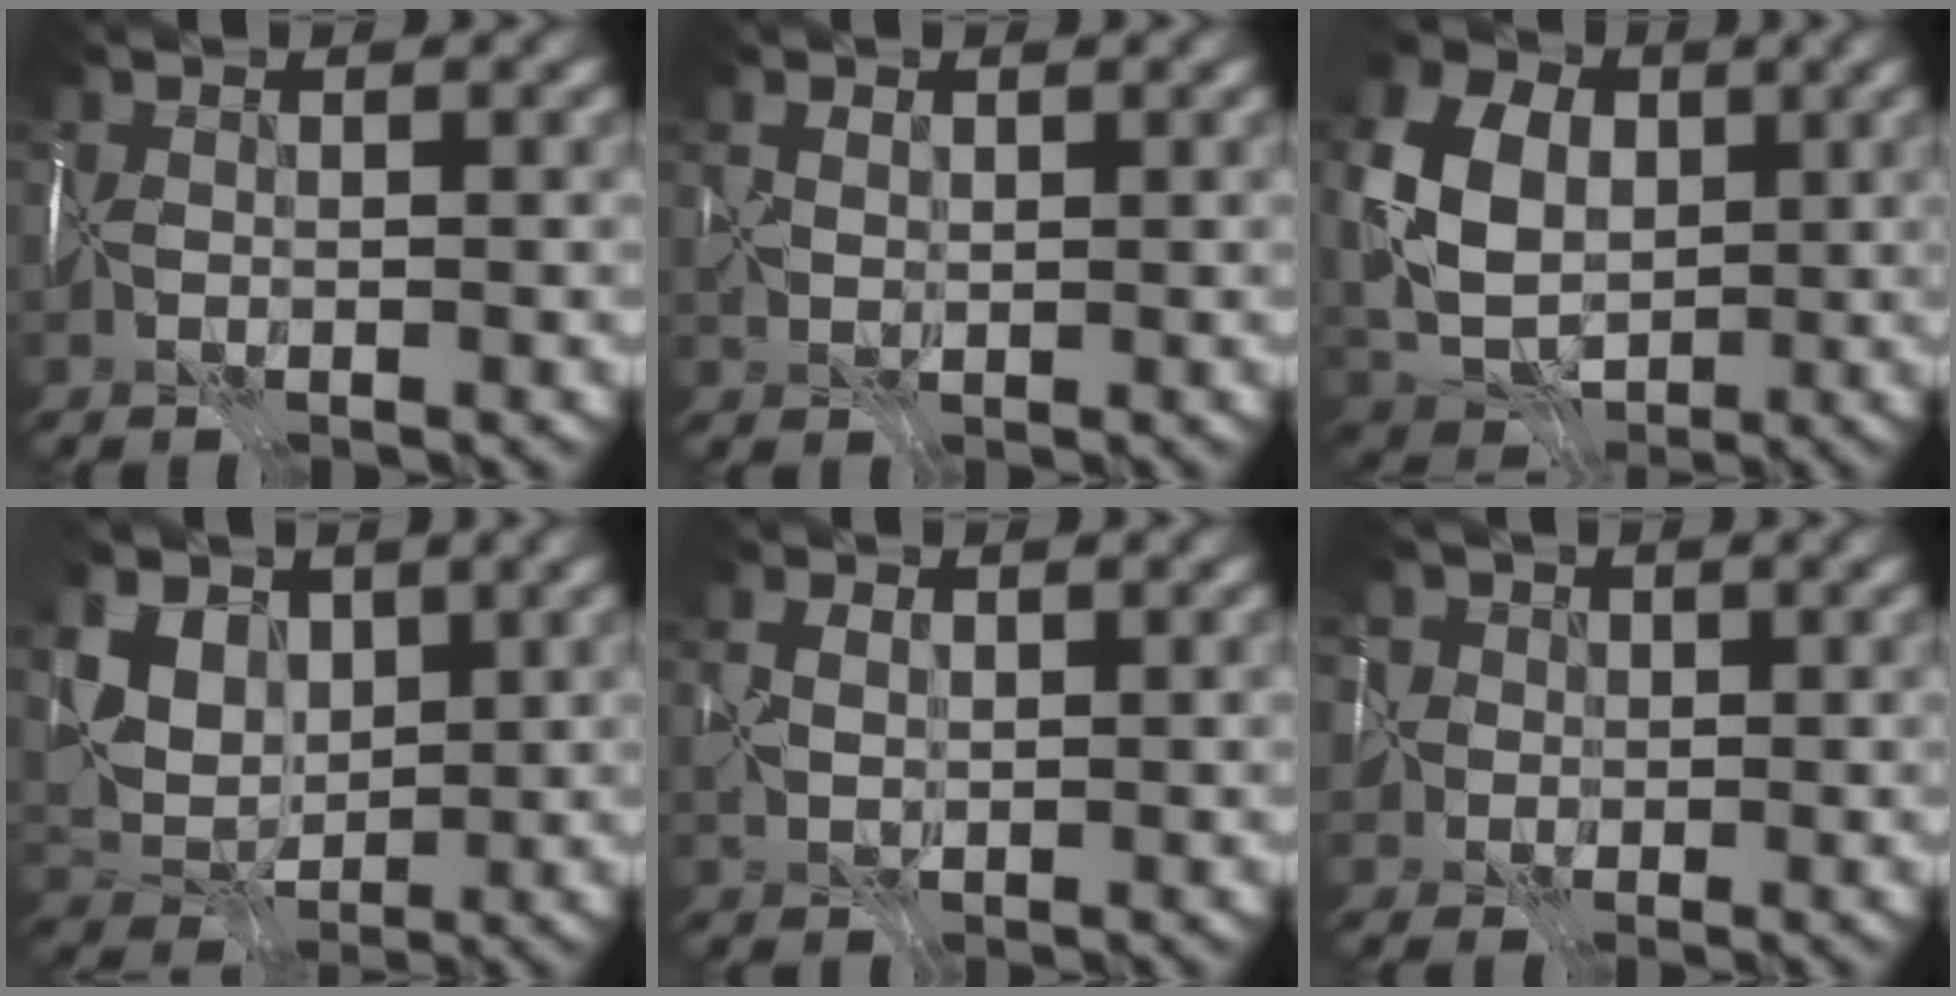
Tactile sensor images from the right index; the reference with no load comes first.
{"total": 0.9, "force": [0.8, 0.4, -0.1], "torque": [0.003, 0.005, 0.017]}
{"total": 8.9, "force": [0.9, 6.8, 5.6], "torque": [-0.142, 0.004, 0.013]}
{"total": 6.7, "force": [3.4, 5.2, 2.6], "torque": [-0.072, 0.013, 0.057]}
{"total": 1.7, "force": [0.8, 1.3, 0.8], "torque": [-0.016, 0.014, 0.016]}
{"total": 7.3, "force": [3.1, 6.1, 2.5], "torque": [-0.043, 0.039, 0.011]}